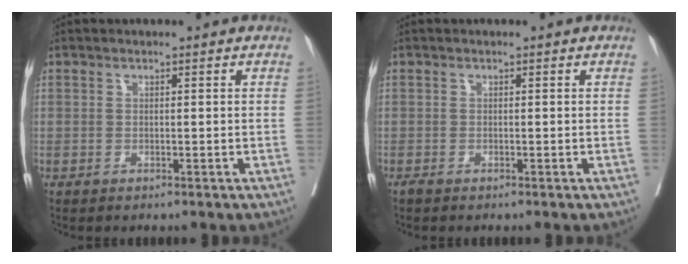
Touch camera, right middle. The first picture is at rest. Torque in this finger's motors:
{"motor_torque": [0.94, -0.92, 0.39, 0.15]}